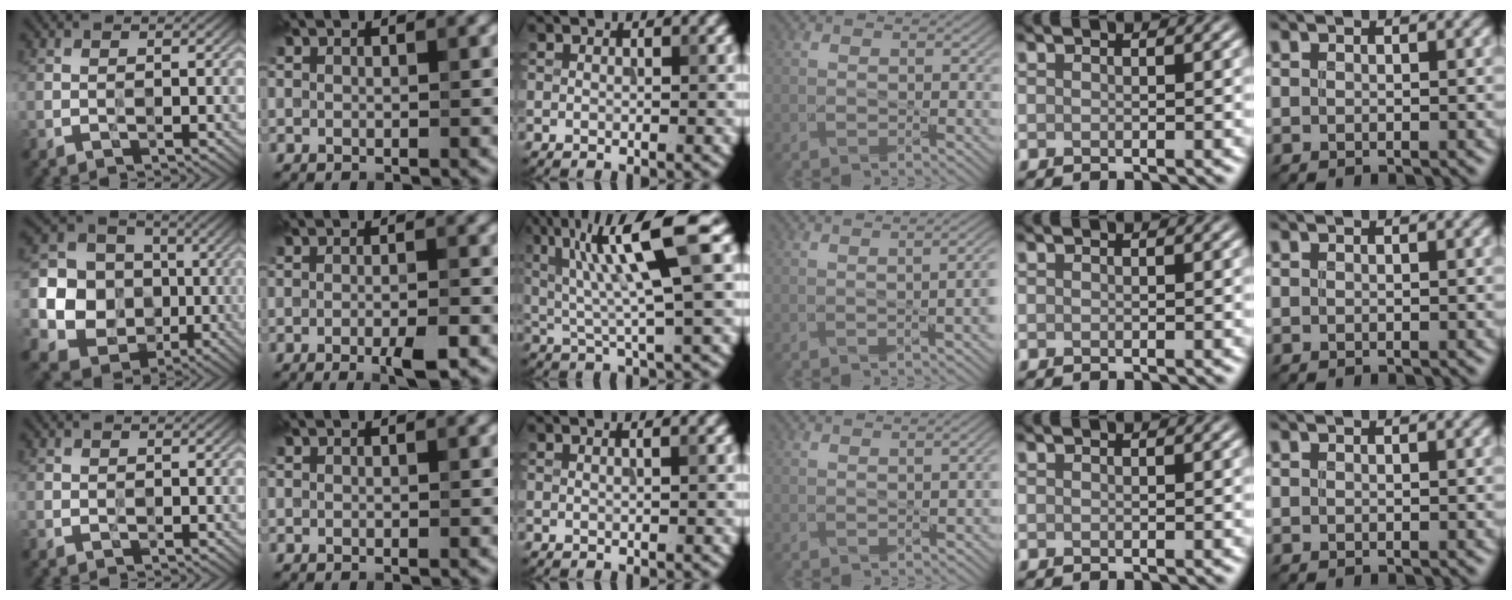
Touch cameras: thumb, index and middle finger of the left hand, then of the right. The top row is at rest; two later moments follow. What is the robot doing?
{"motion": "wipe", "object": "measuring cup"}